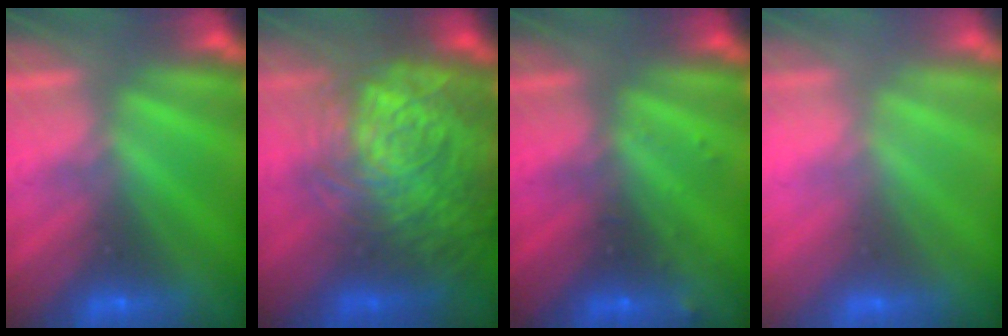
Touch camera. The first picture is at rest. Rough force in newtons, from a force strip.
{"total": 9.5}
{"total": 2.9}
{"total": 2.6}